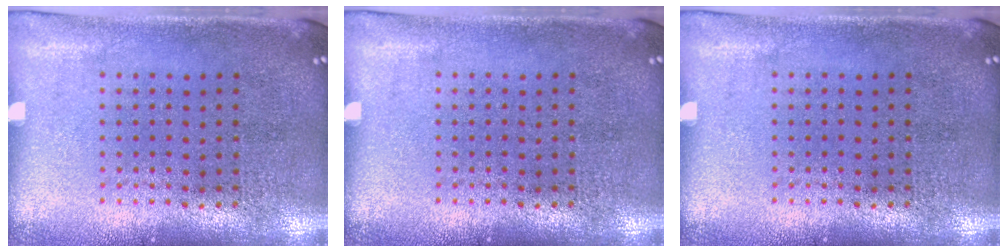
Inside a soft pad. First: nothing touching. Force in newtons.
{"total": 0.0}
{"total": 0.0}